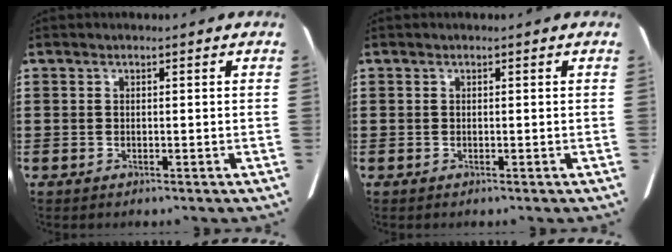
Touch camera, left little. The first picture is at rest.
{"total": 0.0}